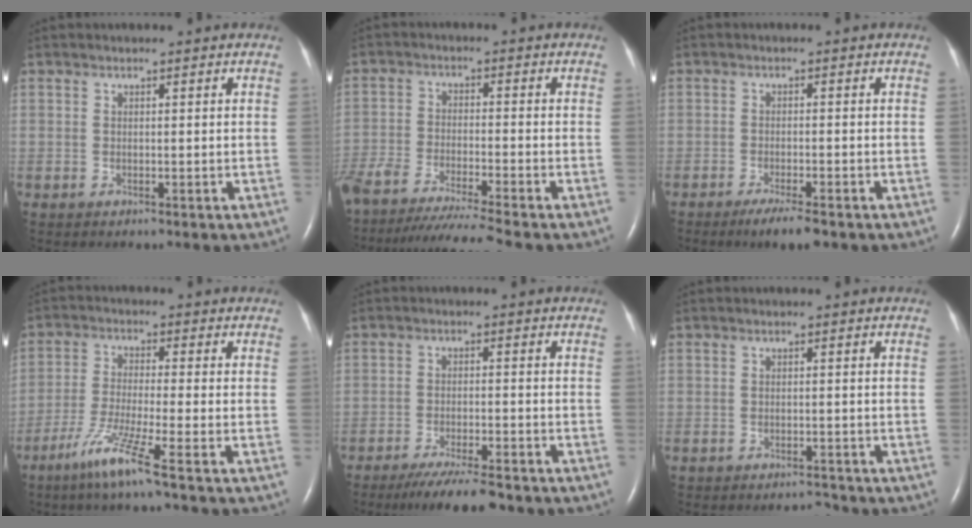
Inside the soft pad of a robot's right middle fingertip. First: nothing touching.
{"total": 11.5, "force": [-10.3, -1.9, 4.9], "torque": [-0.065, -0.033, -0.173]}
{"total": 4.1, "force": [-2.9, 0.3, 2.9], "torque": [-0.049, -0.010, -0.048]}
{"total": 7.5, "force": [-4.6, -1.3, 5.8], "torque": [-0.115, -0.024, -0.095]}
{"total": 8.4, "force": [-6.9, 0.7, 4.7], "torque": [-0.075, -0.020, -0.113]}
{"total": 1.8, "force": [-1.7, 0.3, 0.2], "torque": [-0.002, -0.004, -0.023]}